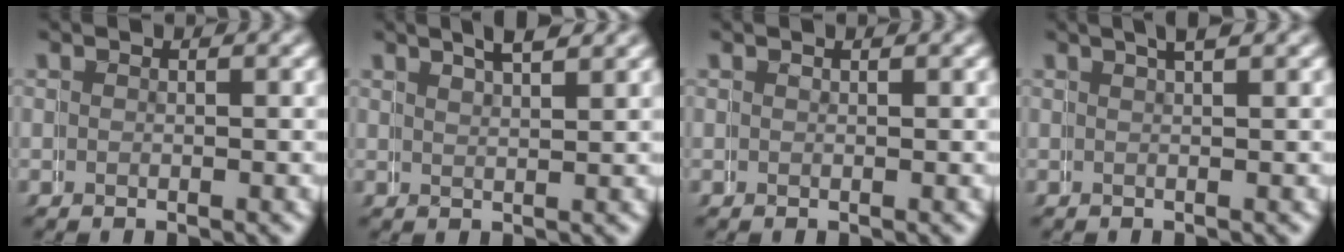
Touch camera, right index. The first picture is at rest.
{"total": 2.6, "force": [2.2, -0.9, 0.9], "torque": [-0.002, 0.009, 0.040]}
{"total": 0.0}
{"total": 1.7, "force": [1.2, -0.5, 1.0], "torque": [0.000, 0.017, 0.017]}